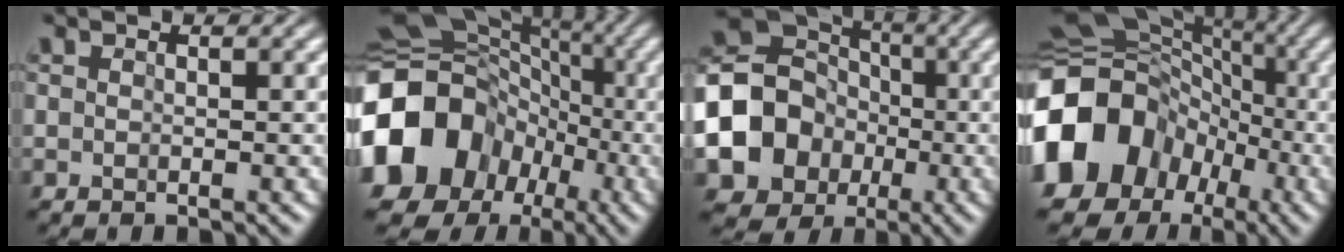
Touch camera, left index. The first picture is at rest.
{"total": 13.9, "force": [-3.4, 11.7, 6.8], "torque": [-0.164, 0.001, -0.066]}
{"total": 12.1, "force": [-2.4, 10.5, 5.6], "torque": [-0.118, -0.019, -0.057]}
{"total": 14.4, "force": [-4.0, 11.8, 7.2], "torque": [-0.170, -0.005, -0.074]}